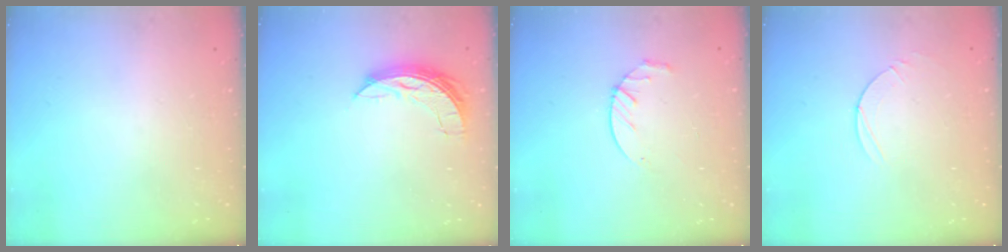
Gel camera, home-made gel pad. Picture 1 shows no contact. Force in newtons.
{"total": 7.6, "press": 7.5, "slide": 1.1}
{"total": 3.9, "press": 3.9, "slide": 0.5}
{"total": 4.9, "press": 4.9, "slide": 0.4}